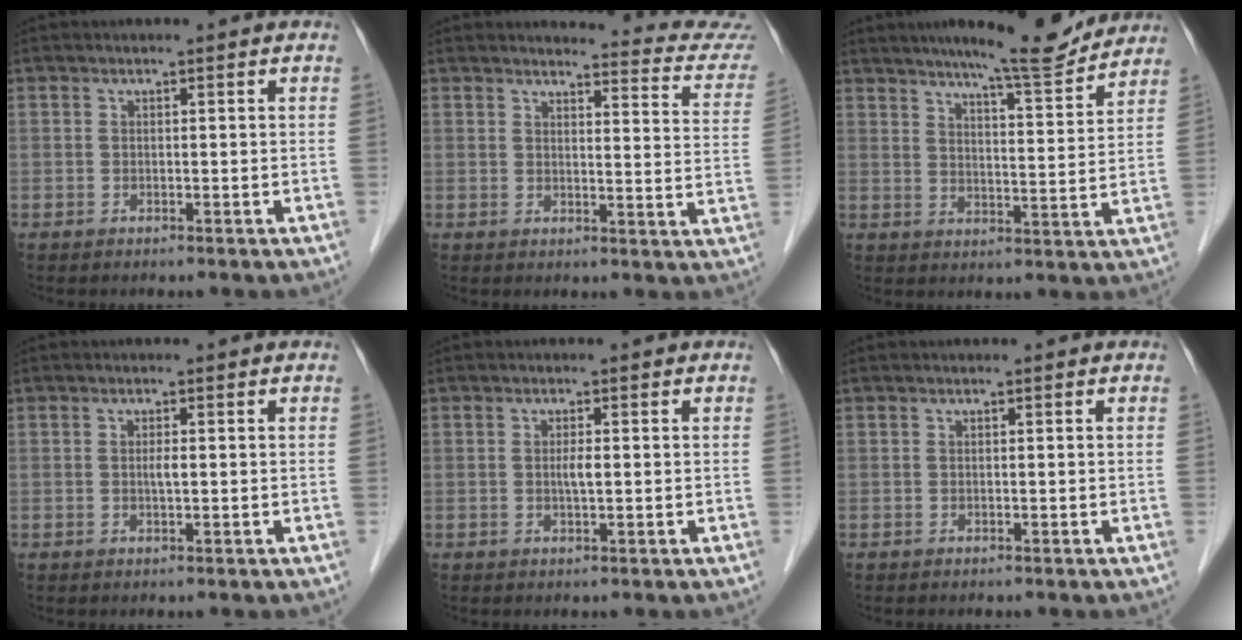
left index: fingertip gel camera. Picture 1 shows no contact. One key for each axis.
{"total": 13.0, "fx": 12.8, "fy": 0.7, "fz": 1.5, "tx": 0.010, "ty": -0.083, "tz": 0.111}
{"total": 10.9, "fx": 9.9, "fy": 0.6, "fz": 4.7, "tx": -0.069, "ty": -0.006, "tz": 0.135}
{"total": 1.1, "fx": 0.0, "fy": 0.1, "fz": 1.1, "tx": -0.022, "ty": -0.001, "tz": 0.000}
{"total": 1.6, "fx": 0.0, "fy": 0.2, "fz": 1.6, "tx": -0.031, "ty": 0.000, "tz": 0.000}
{"total": 0.0}